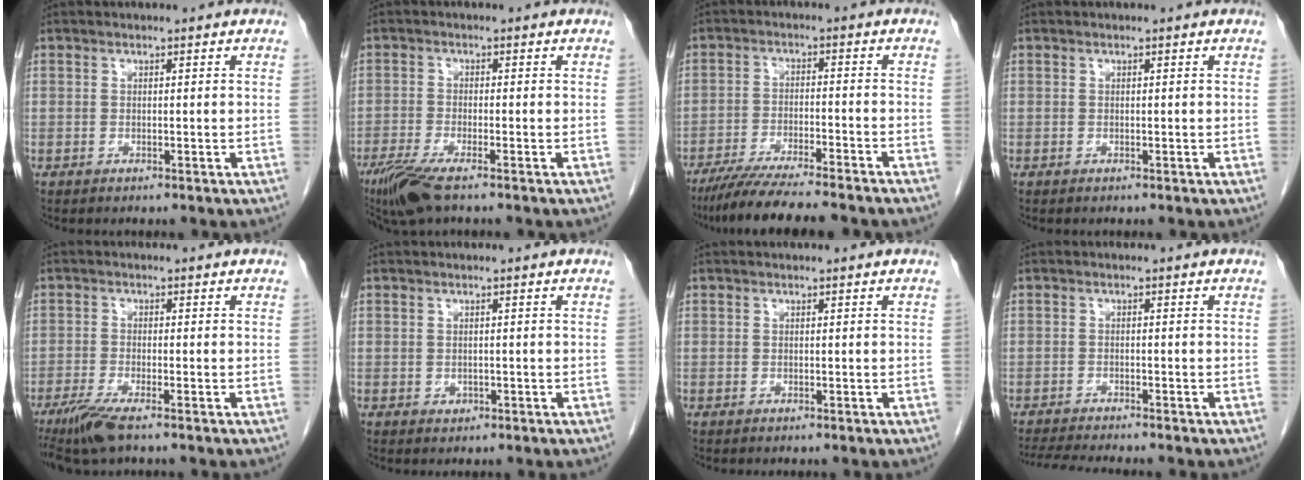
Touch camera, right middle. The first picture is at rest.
{"total": 6.2, "force": [-4.4, 0.8, 4.4], "torque": [-0.086, -0.017, -0.079]}
{"total": 12.7, "force": [-10.8, 0.4, 6.6], "torque": [-0.096, -0.028, -0.167]}
{"total": 0.0}
{"total": 5.1, "force": [-3.6, 0.3, 3.6], "torque": [-0.072, -0.016, -0.069]}
{"total": 0.7, "force": [-0.2, 0.6, 0.3], "torque": [-0.008, -0.001, 0.001]}
{"total": 0.0}
{"total": 6.4, "force": [-5.8, -0.2, 2.6], "torque": [-0.041, -0.017, -0.094]}